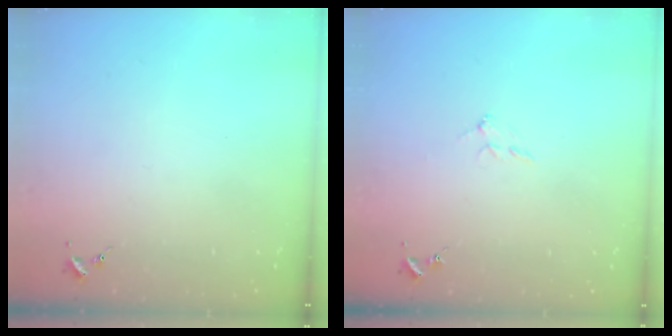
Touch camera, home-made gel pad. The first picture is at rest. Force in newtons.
{"total": 5.0, "press": 5.0, "slide": 0.9}